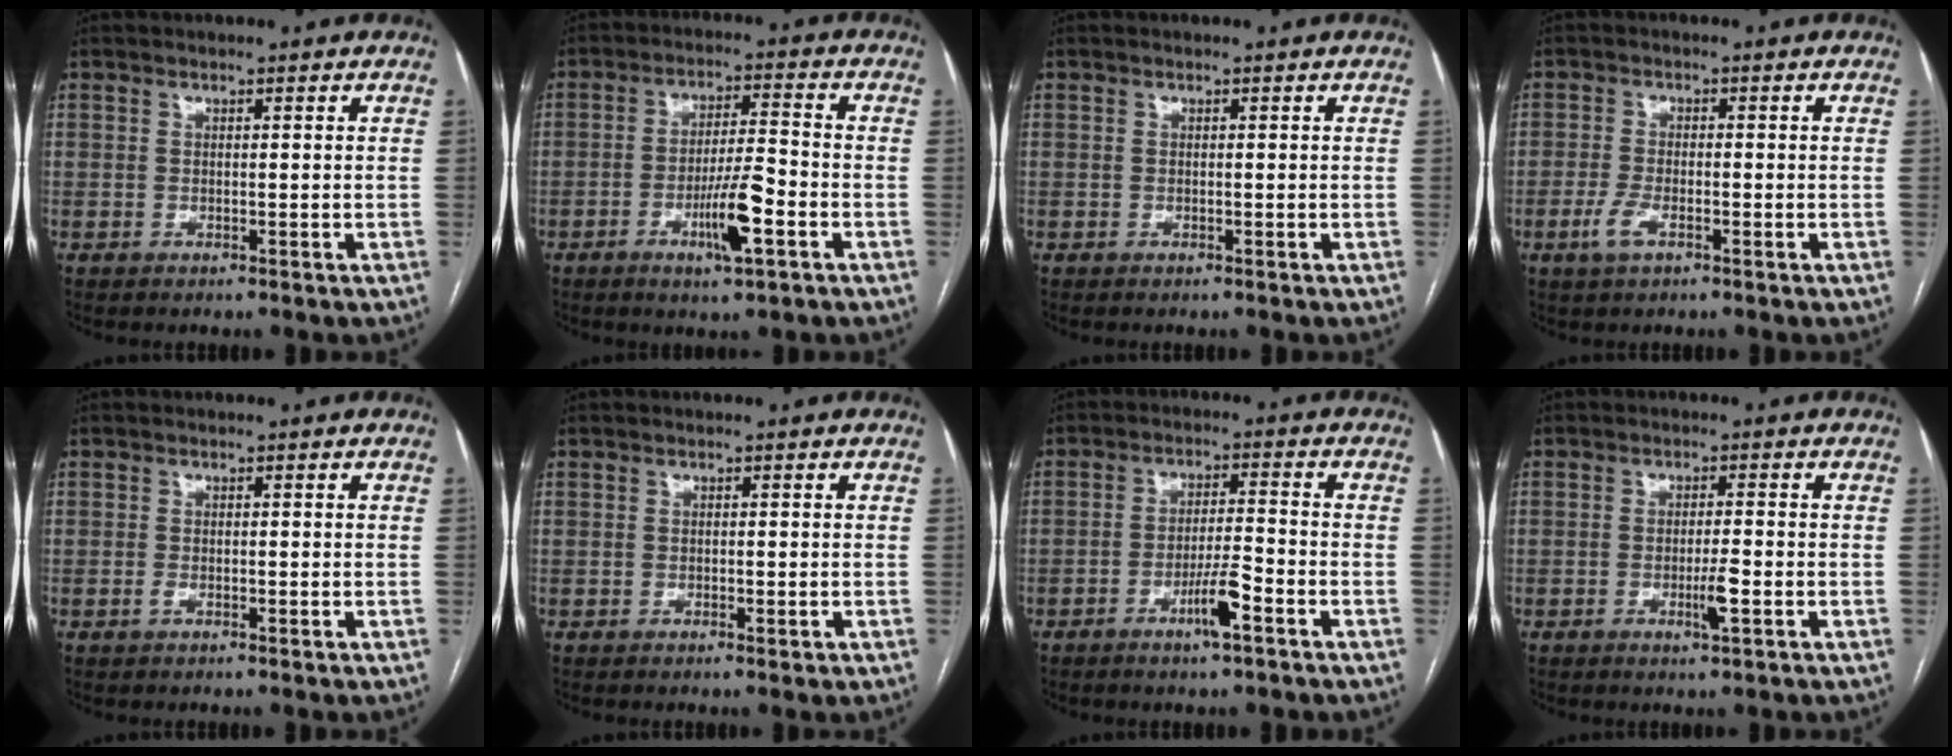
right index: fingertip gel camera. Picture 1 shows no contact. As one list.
[{"total": 8.2, "force": [-3.4, 0.8, 7.4], "torque": [-0.136, -0.002, -0.055]}, {"total": 0.0}, {"total": 3.2, "force": [-1.6, 1.1, 2.6], "torque": [-0.062, -0.002, -0.030]}, {"total": 0.6, "force": [-0.3, 0.2, 0.5], "torque": [-0.011, 0.000, -0.004]}, {"total": 0.6, "force": [-0.2, 0.2, 0.5], "torque": [-0.010, -0.001, -0.001]}, {"total": 5.7, "force": [-3.1, 0.2, 4.8], "torque": [-0.087, -0.003, -0.056]}, {"total": 3.2, "force": [-1.1, 0.0, 3.0], "torque": [-0.056, -0.005, -0.017]}]